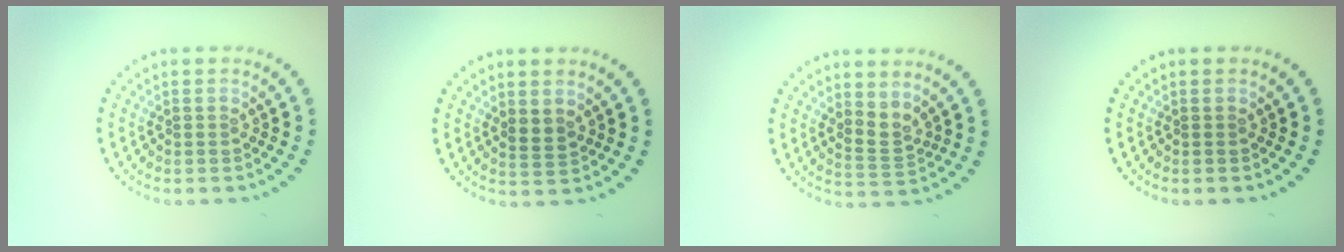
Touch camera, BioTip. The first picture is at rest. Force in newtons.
{"total": 1.5, "press": 1.3, "slide": 0.7}
{"total": 2.1, "press": 1.5, "slide": 1.5}
{"total": 0.0}